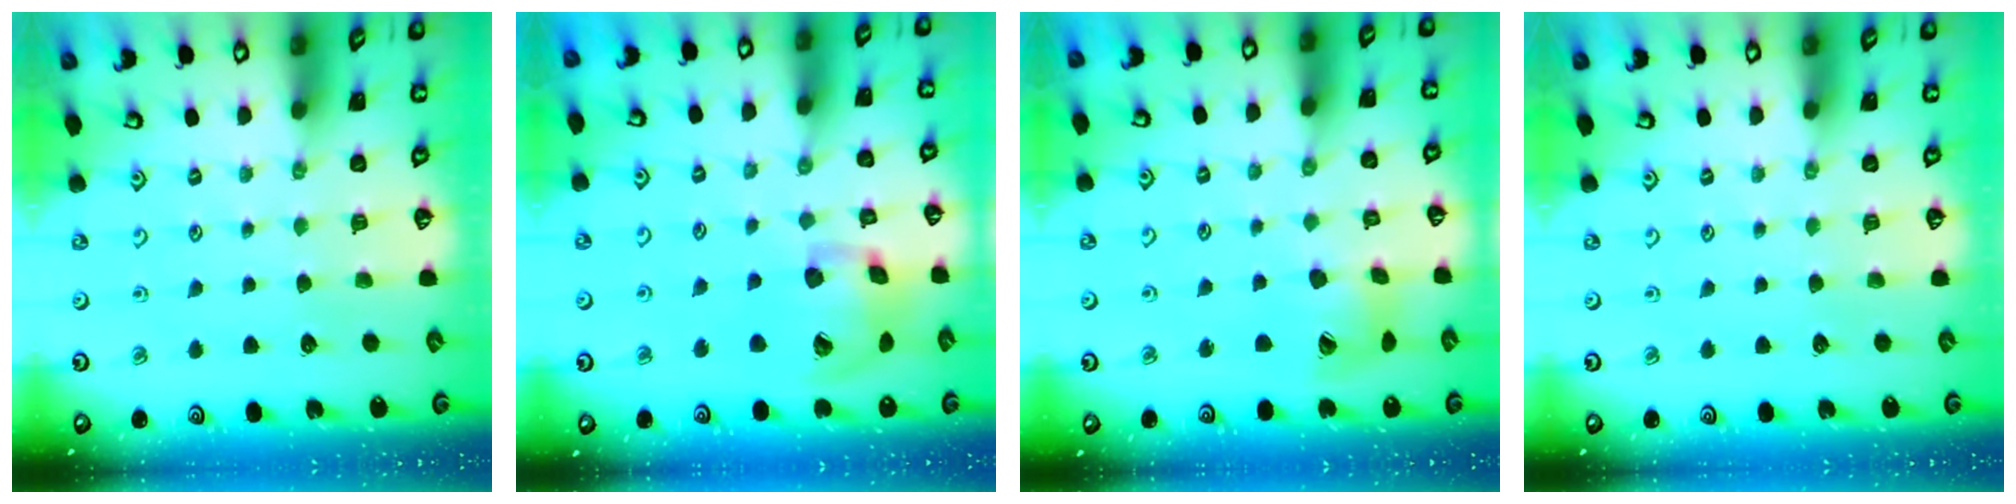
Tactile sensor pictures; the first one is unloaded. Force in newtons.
{"total": 15.4, "press": 15.2, "slide": 2.5}
{"total": 13.0, "press": 12.9, "slide": 1.5}
{"total": 0.0}